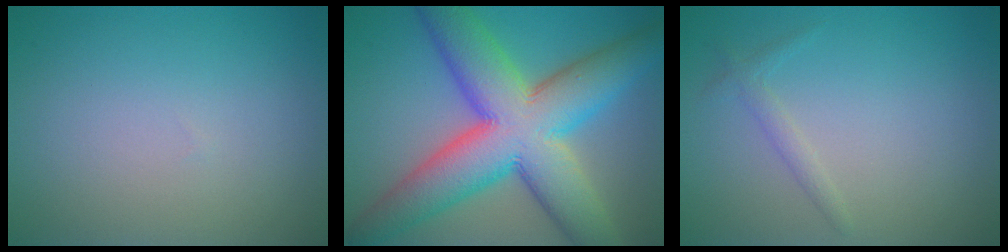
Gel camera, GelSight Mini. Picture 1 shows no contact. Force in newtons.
{"total": 13.4, "press": 13.4, "slide": 0.4}
{"total": 1.1, "press": 1.1, "slide": 0.0}